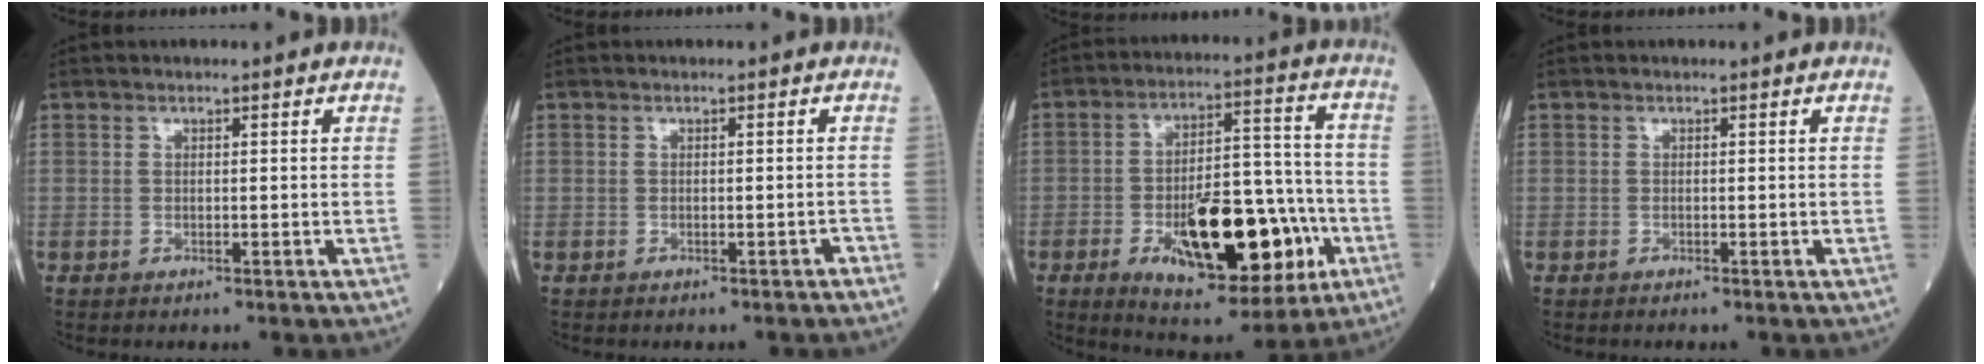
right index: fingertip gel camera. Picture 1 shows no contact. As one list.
[{"total": 0.6, "force": [-0.4, 0.1, 0.4], "torque": [-0.004, 0.002, -0.004]}, {"total": 19.9, "force": [-6.7, 7.2, 17.3], "torque": [-0.263, 0.008, -0.093]}, {"total": 0.0}]